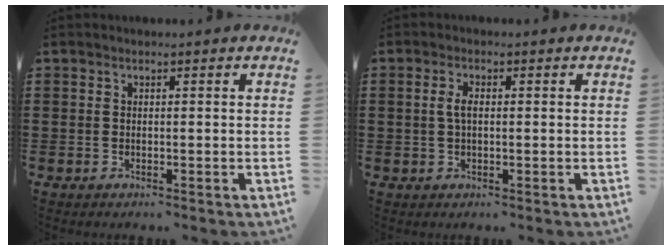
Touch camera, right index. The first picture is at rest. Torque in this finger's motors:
{"motor_torque": [0.45, -0.27, 0.16, 0.05]}